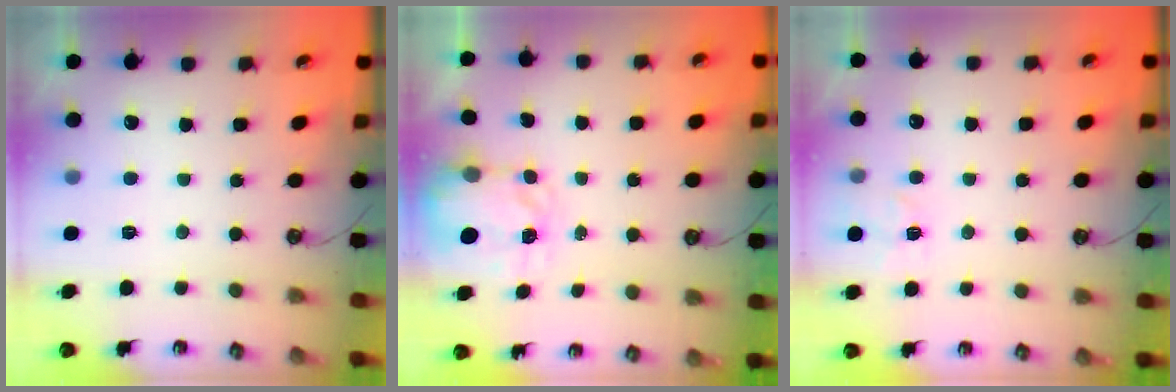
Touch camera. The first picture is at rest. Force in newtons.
{"total": 3.5, "press": 3.5, "slide": 0.4}
{"total": 4.7, "press": 4.6, "slide": 0.6}